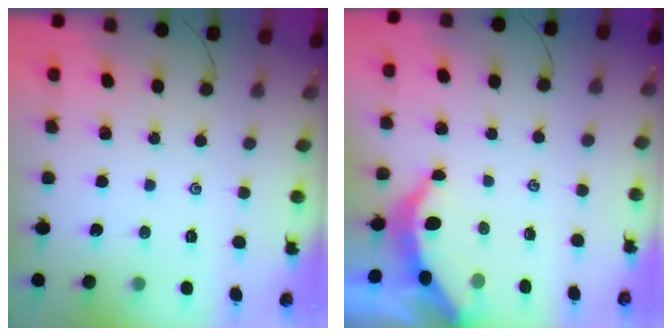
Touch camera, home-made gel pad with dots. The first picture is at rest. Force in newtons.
{"total": 3.7, "press": 3.6, "slide": 0.5}